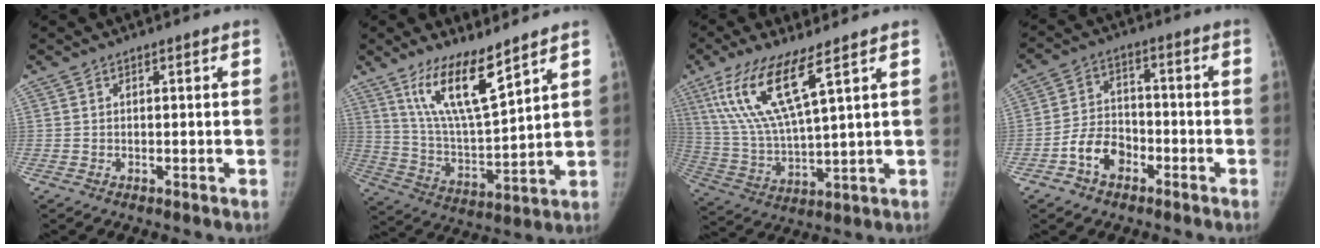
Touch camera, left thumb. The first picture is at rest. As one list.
[{"total": 13.5, "force": [9.0, 2.9, 9.6], "torque": [-0.161, -0.064, 0.181]}, {"total": 14.2, "force": [7.4, 2.8, 11.8], "torque": [-0.254, -0.035, 0.153]}, {"total": 7.7, "force": [-4.0, 5.3, 4.0], "torque": [-0.058, 0.032, -0.074]}]